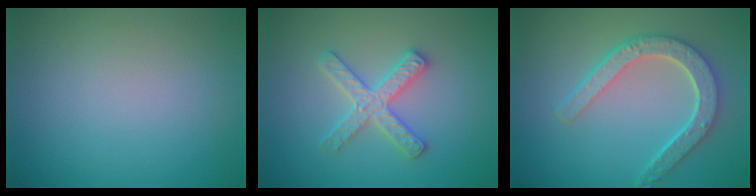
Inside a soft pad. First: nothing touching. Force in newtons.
{"total": 2.9, "press": 2.9, "slide": 0.5}
{"total": 5.1, "press": 4.0, "slide": 3.2}